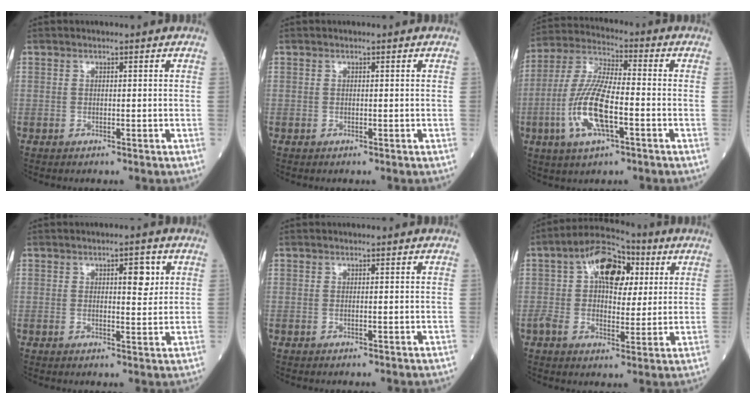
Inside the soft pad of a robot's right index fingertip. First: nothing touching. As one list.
[{"total": 0.0}, {"total": 12.6, "force": [-3.6, 3.2, 11.7], "torque": [-0.251, -0.002, -0.069]}, {"total": 3.8, "force": [1.4, 1.3, 3.3], "torque": [-0.044, 0.001, 0.018]}, {"total": 0.0}, {"total": 11.2, "force": [3.5, 5.8, 8.9], "torque": [-0.163, 0.042, 0.051]}]